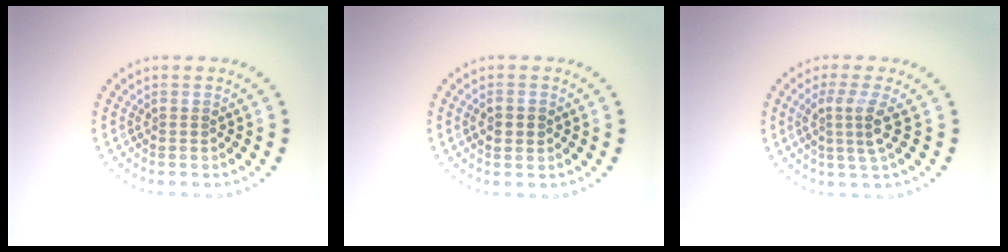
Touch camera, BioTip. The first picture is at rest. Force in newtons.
{"total": 2.1, "press": 2.1, "slide": 0.0}
{"total": 2.9, "press": 2.1, "slide": 2.0}